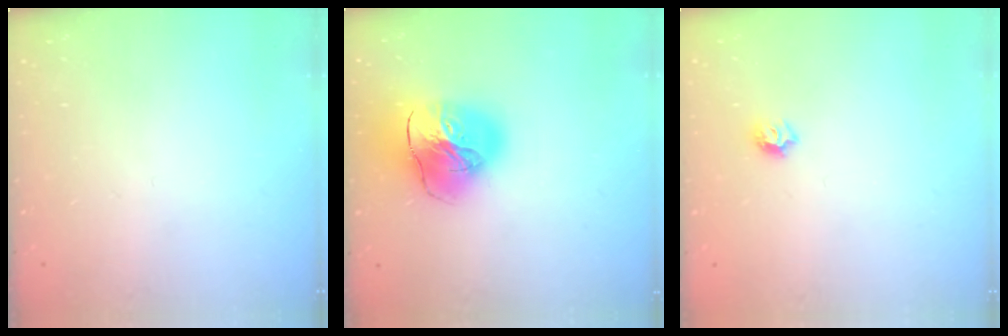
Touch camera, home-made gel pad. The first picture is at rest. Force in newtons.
{"total": 20.3, "press": 20.2, "slide": 2.2}
{"total": 5.5, "press": 5.4, "slide": 0.7}